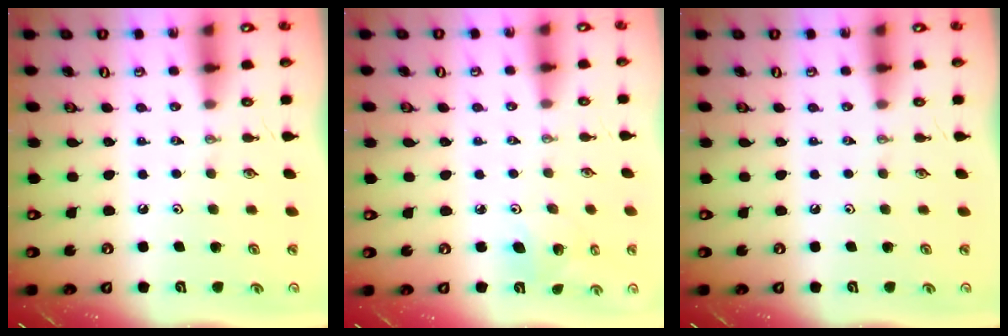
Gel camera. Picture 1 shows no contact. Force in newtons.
{"total": 3.8, "press": 3.5, "slide": 1.6}
{"total": 0.0}